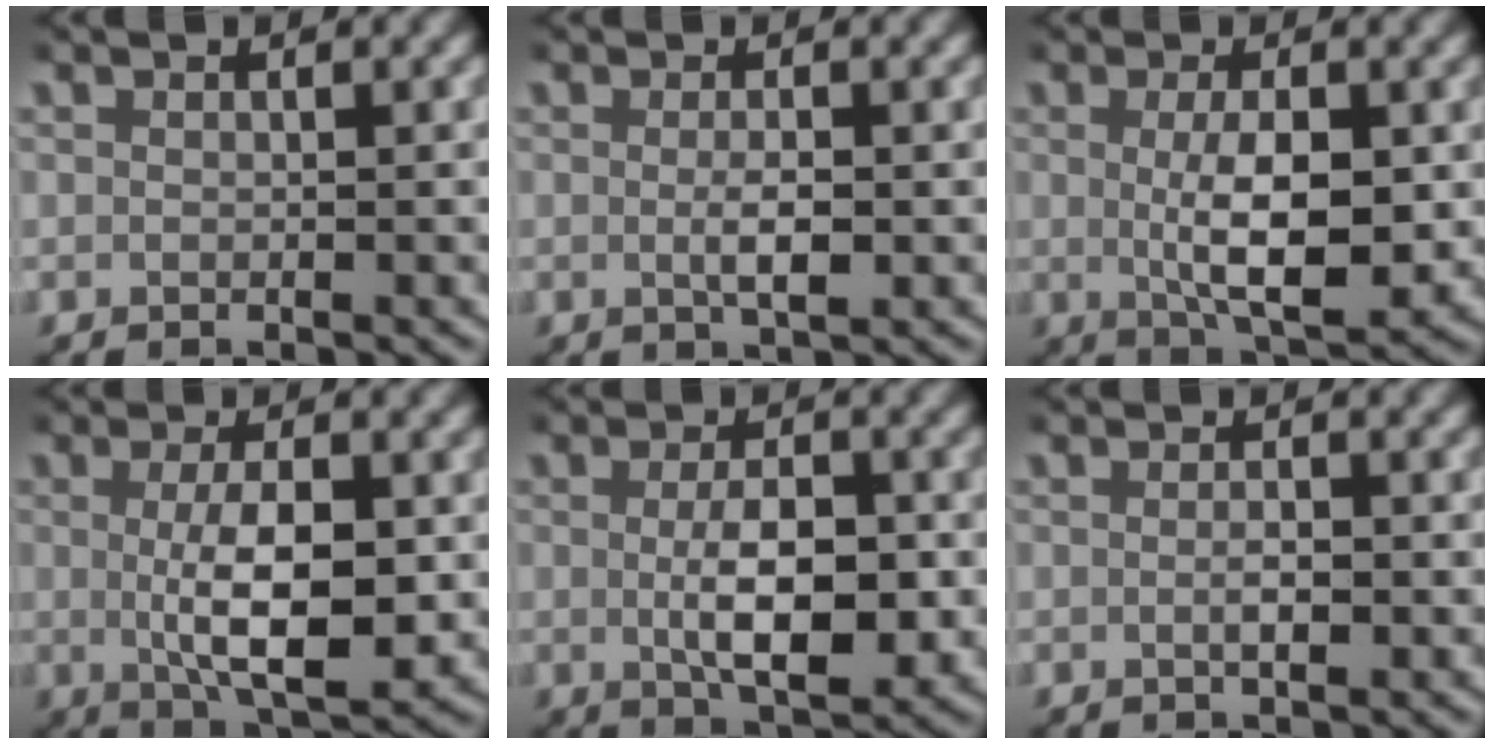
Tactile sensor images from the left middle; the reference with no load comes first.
{"total": 2.0, "force": [-0.1, 0.4, 1.9], "torque": [-0.032, -0.006, 0.000]}
{"total": 5.8, "force": [-0.2, 2.3, 5.4], "torque": [-0.087, -0.017, 0.002]}
{"total": 6.6, "force": [-0.4, 2.5, 6.1], "torque": [-0.100, -0.013, -0.002]}
{"total": 5.5, "force": [-0.5, 2.5, 4.9], "torque": [-0.079, -0.014, -0.005]}
{"total": 1.3, "force": [-0.2, 0.5, 1.2], "torque": [-0.020, -0.002, -0.004]}